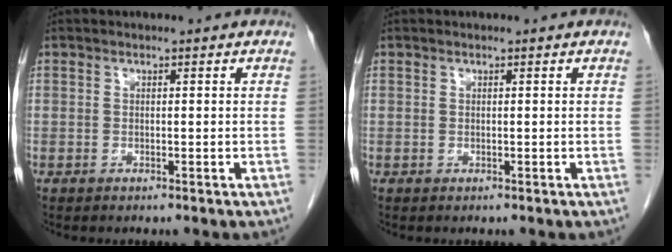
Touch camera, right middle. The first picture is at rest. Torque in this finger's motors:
{"motor_torque": [0.17, -0.09, 0.03, 0.01]}